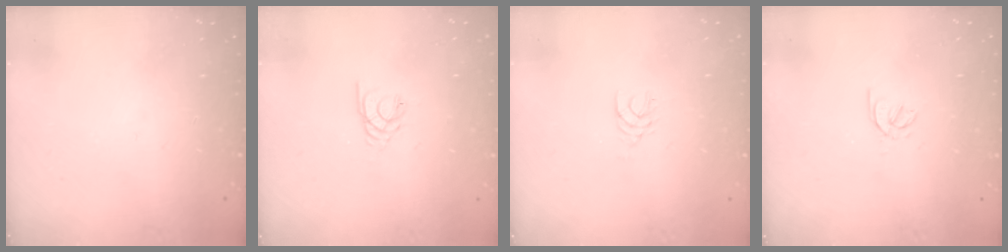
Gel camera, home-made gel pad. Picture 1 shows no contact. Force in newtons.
{"total": 2.2, "press": 2.1, "slide": 0.4}
{"total": 3.1, "press": 3.0, "slide": 0.4}
{"total": 2.4, "press": 2.4, "slide": 0.5}